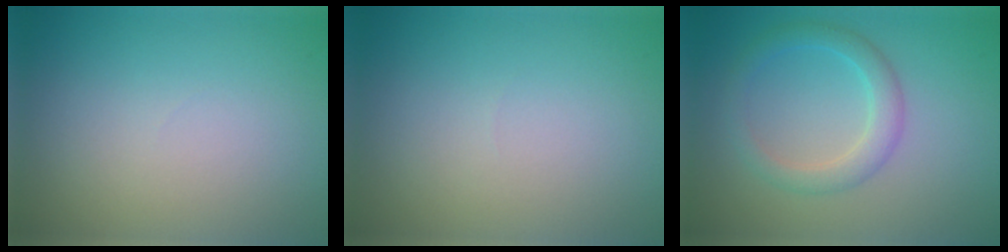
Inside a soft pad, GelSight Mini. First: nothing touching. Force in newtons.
{"total": 0.0}
{"total": 2.8, "press": 2.8, "slide": 0.2}